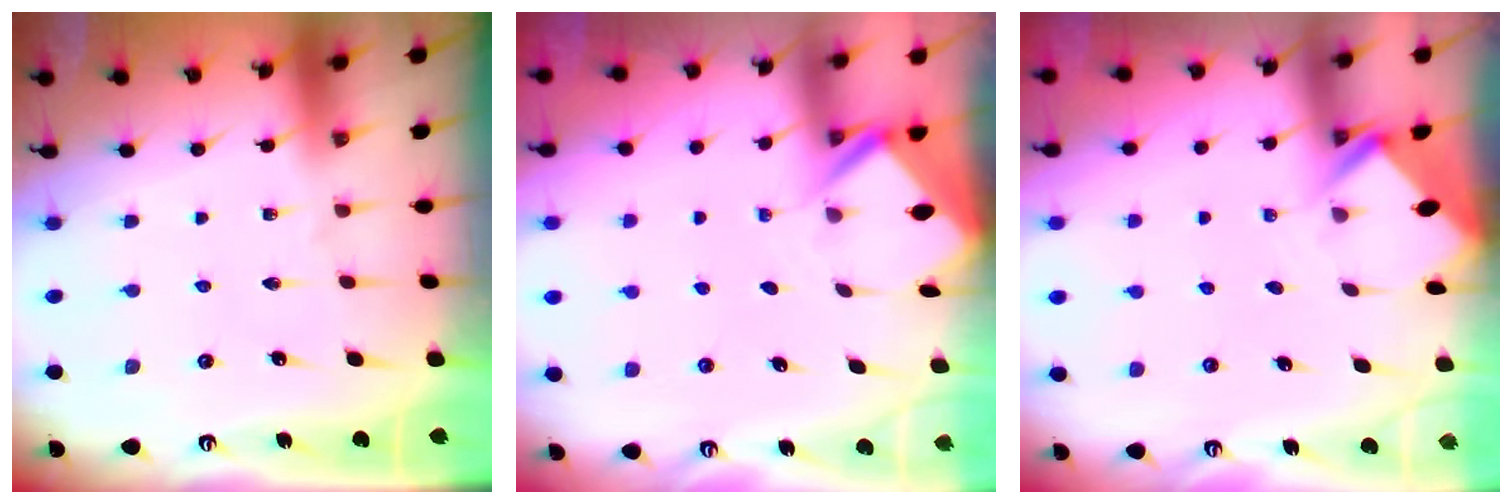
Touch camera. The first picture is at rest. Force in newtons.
{"total": 2.6, "press": 2.6, "slide": 0.1}
{"total": 2.5, "press": 2.5, "slide": 0.2}